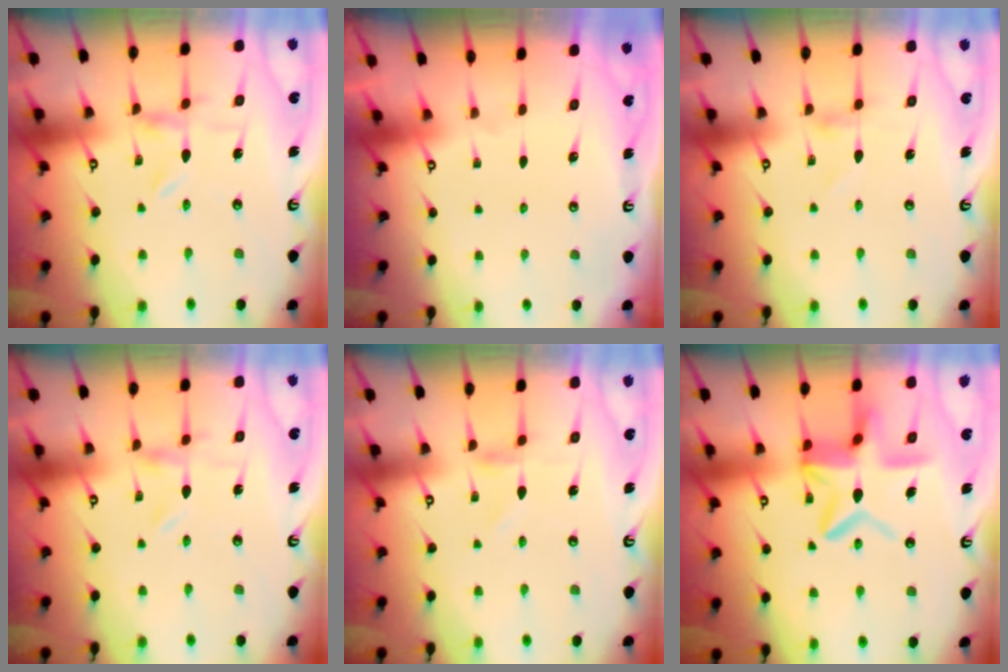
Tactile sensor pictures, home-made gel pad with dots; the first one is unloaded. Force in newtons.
{"total": 0.0}
{"total": 0.7, "press": 0.7, "slide": 0.1}
{"total": 0.0}
{"total": 0.7, "press": 0.7, "slide": 0.1}
{"total": 14.1, "press": 14.1, "slide": 1.3}